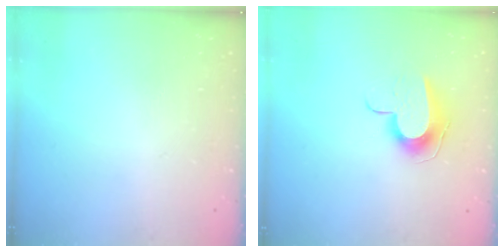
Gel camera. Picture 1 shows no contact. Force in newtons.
{"total": 9.9, "press": 9.9, "slide": 0.3}